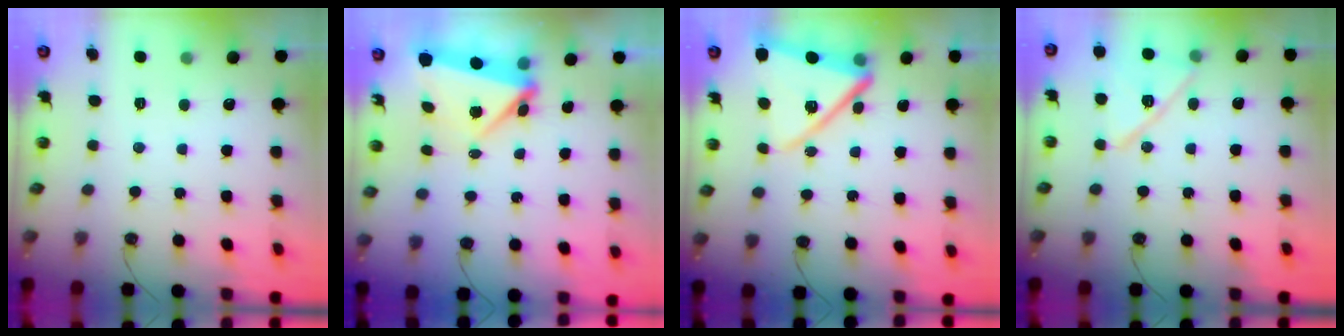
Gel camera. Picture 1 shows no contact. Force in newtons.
{"total": 6.9, "press": 5.1, "slide": 4.7}
{"total": 14.3, "press": 14.2, "slide": 1.3}
{"total": 13.4, "press": 13.4, "slide": 0.7}